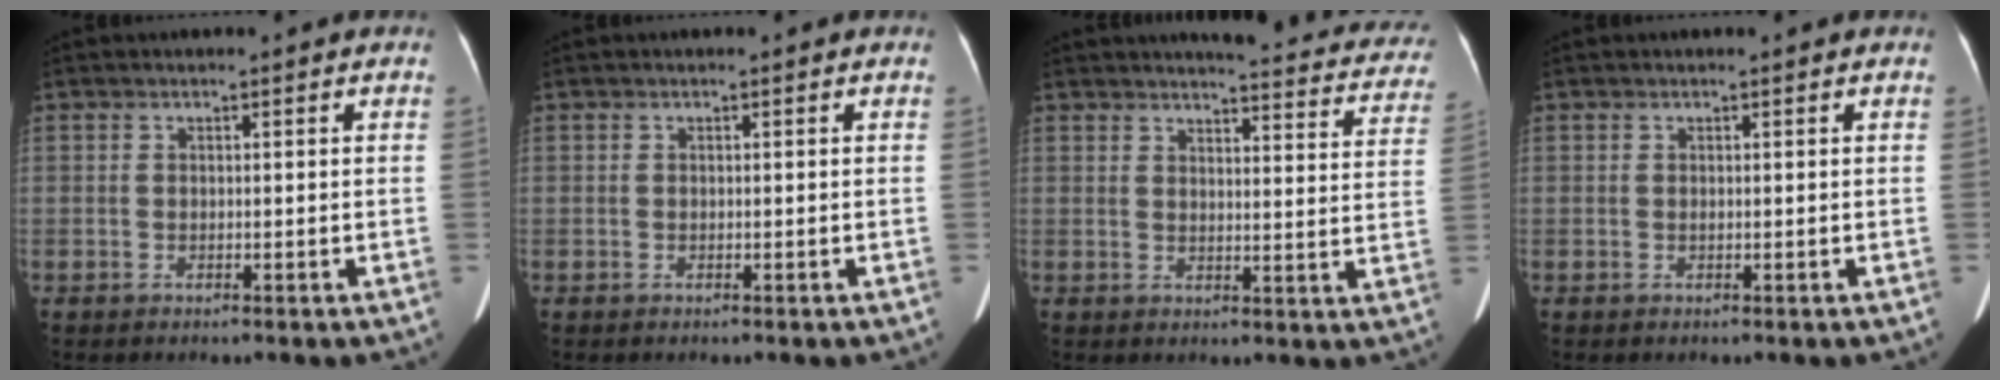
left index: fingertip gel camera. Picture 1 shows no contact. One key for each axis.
{"total": 0.0}
{"total": 19.3, "fx": 18.1, "fy": 3.3, "fz": 5.9, "tx": -0.046, "ty": -0.062, "tz": 0.185}
{"total": 0.0}